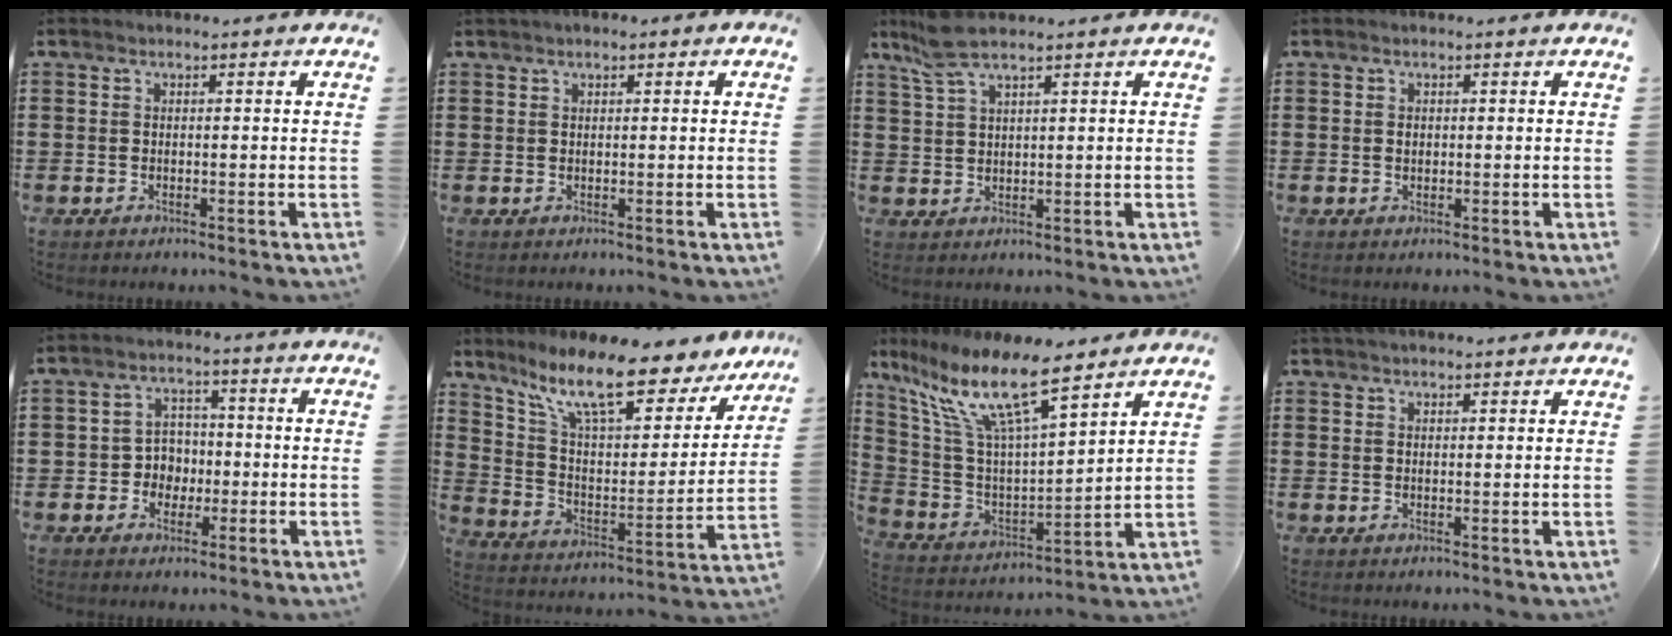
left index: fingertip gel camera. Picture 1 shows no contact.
{"total": 1.0, "force": [0.6, 0.4, 0.7], "torque": [-0.014, 0.004, 0.011]}
{"total": 4.9, "force": [3.6, 0.7, 3.3], "torque": [-0.073, 0.001, 0.068]}
{"total": 0.8, "force": [0.2, 0.5, 0.5], "torque": [-0.012, 0.003, 0.005]}
{"total": 4.2, "force": [-0.8, 3.9, 1.3], "torque": [-0.040, 0.010, -0.019]}
{"total": 12.9, "force": [10.0, 2.4, 7.8], "torque": [-0.166, -0.062, 0.165]}
{"total": 14.2, "force": [9.1, 3.2, 10.4], "torque": [-0.238, -0.047, 0.151]}
{"total": 2.1, "force": [2.1, 0.2, 0.5], "torque": [-0.014, 0.002, 0.040]}